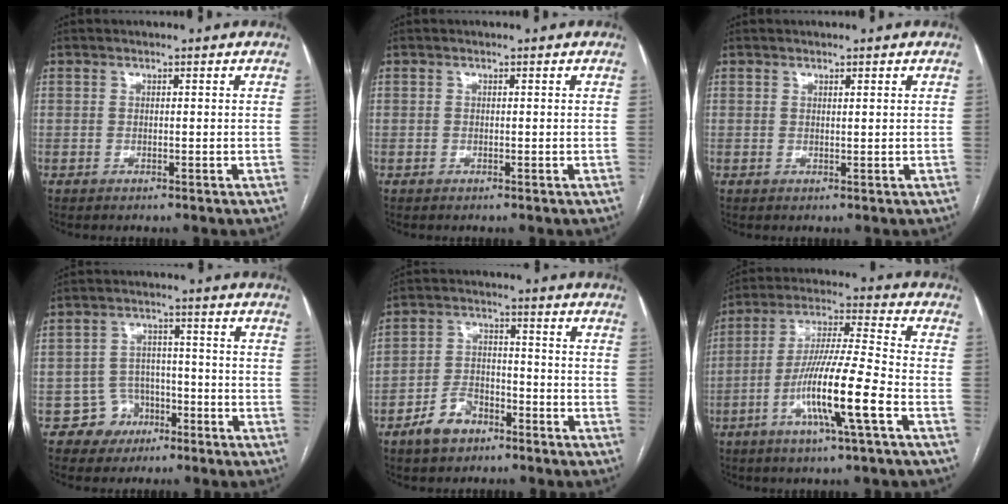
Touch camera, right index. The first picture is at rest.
{"total": 0.0}
{"total": 0.6, "force": [0.5, 0.0, 0.4], "torque": [-0.006, 0.001, 0.007]}
{"total": 5.3, "force": [-2.9, 4.4, 0.1], "torque": [0.010, 0.015, -0.042]}
{"total": 6.7, "force": [-4.4, 4.0, 3.2], "torque": [-0.068, 0.014, -0.075]}
{"total": 13.3, "force": [-5.0, -0.3, 12.3], "torque": [-0.234, -0.004, -0.096]}